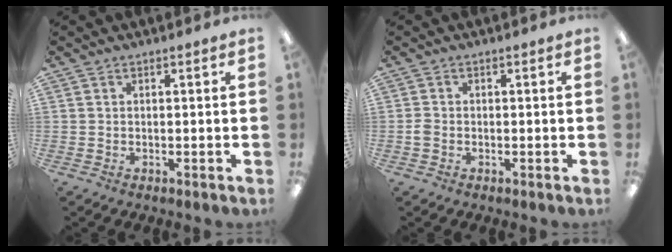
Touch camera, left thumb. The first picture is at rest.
{"total": 1.6, "force": [-0.5, 1.2, 0.9], "torque": [-0.017, 0.004, -0.009]}